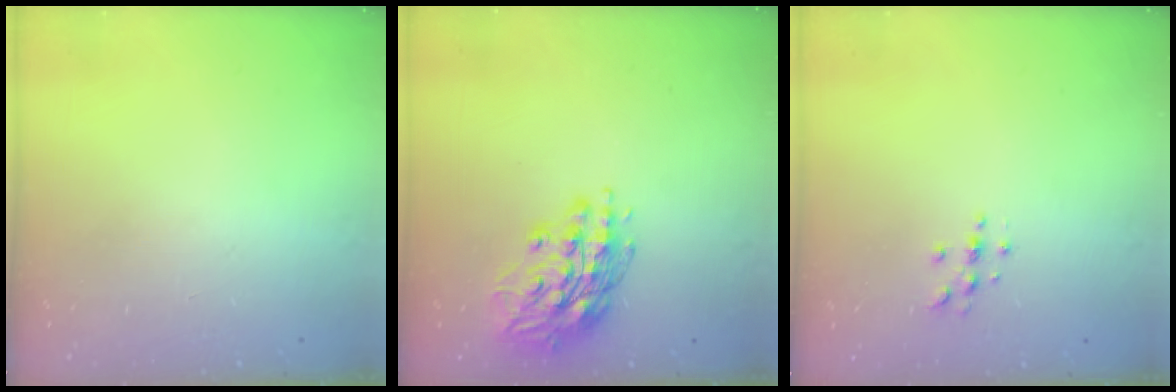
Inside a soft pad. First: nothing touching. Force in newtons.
{"total": 15.3, "press": 15.3, "slide": 0.8}
{"total": 3.0, "press": 3.0, "slide": 0.3}